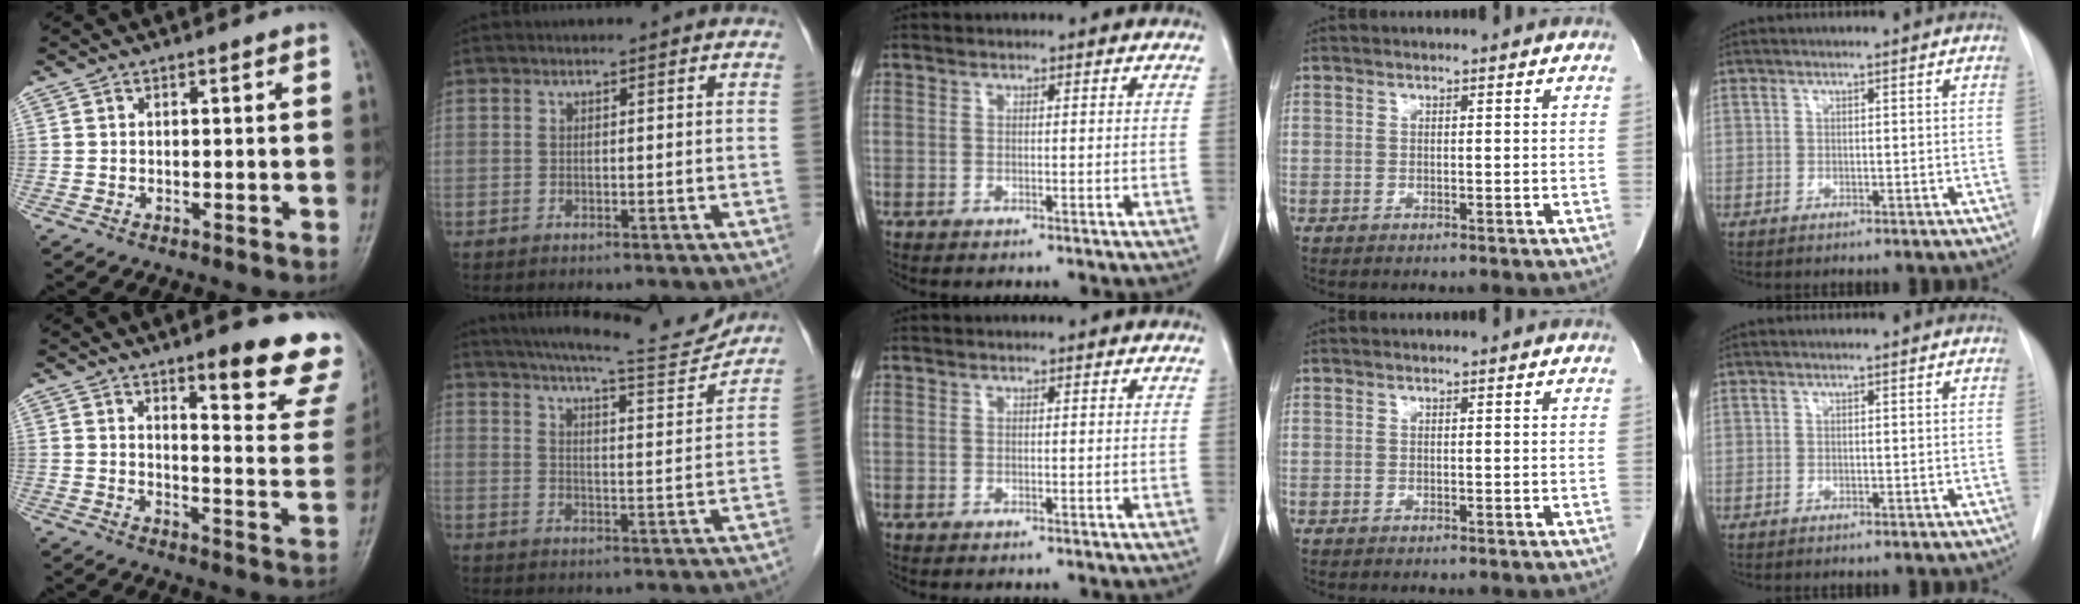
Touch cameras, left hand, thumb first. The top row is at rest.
{"thumb": {"total": 16.9, "force": [11.1, 4.3, 12.0], "torque": [-0.111, -0.066, 0.135]}, "index": {"total": 14.8, "force": [13.8, 0.6, 5.4], "torque": [-0.087, -0.012, 0.192]}}